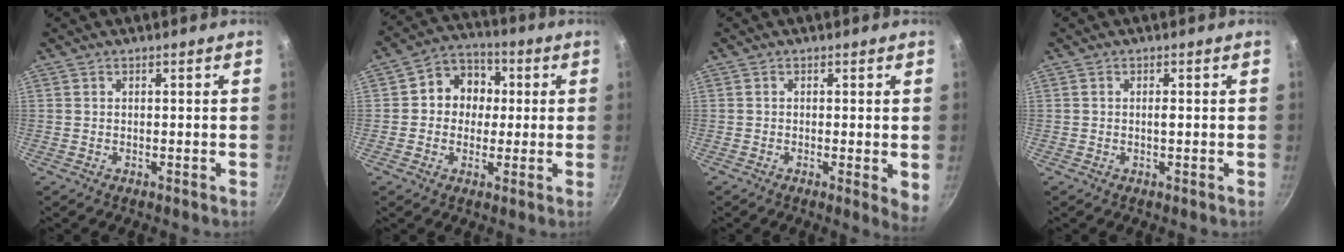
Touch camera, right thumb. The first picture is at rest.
{"total": 9.3, "force": [0.8, 8.2, 4.3], "torque": [-0.020, 0.017, -0.004]}
{"total": 3.9, "force": [-0.3, 1.0, 3.7], "torque": [-0.045, -0.013, -0.007]}
{"total": 0.8, "force": [-0.1, 0.2, 0.8], "torque": [-0.015, 0.002, -0.002]}